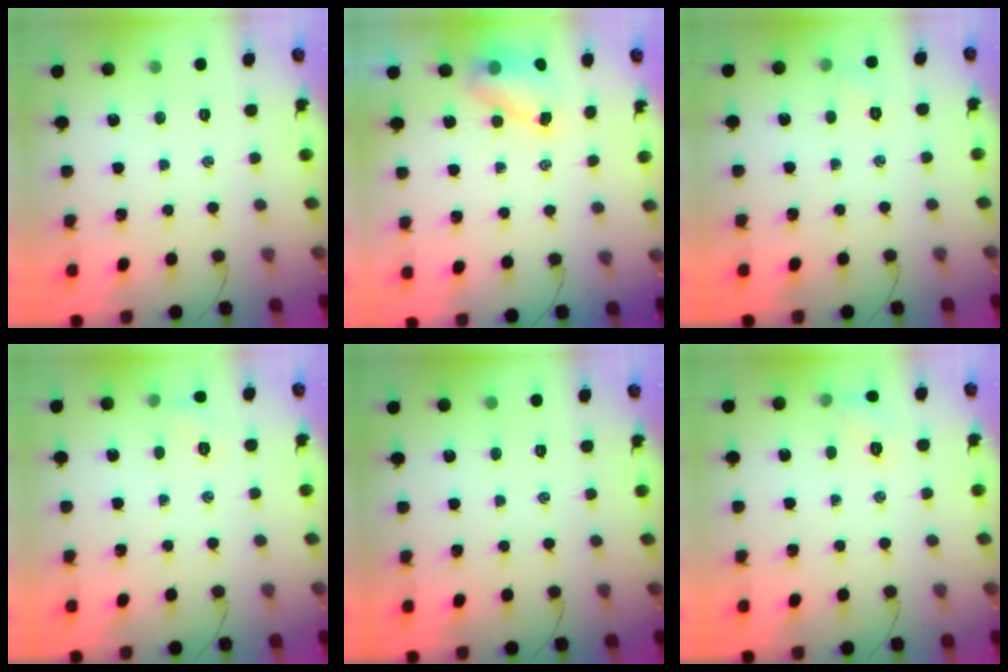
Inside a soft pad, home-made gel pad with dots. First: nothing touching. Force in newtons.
{"total": 5.7, "press": 5.7, "slide": 0.7}
{"total": 4.7, "press": 4.6, "slide": 1.0}
{"total": 4.1, "press": 3.9, "slide": 1.2}
{"total": 0.0}
{"total": 5.7, "press": 5.5, "slide": 1.6}